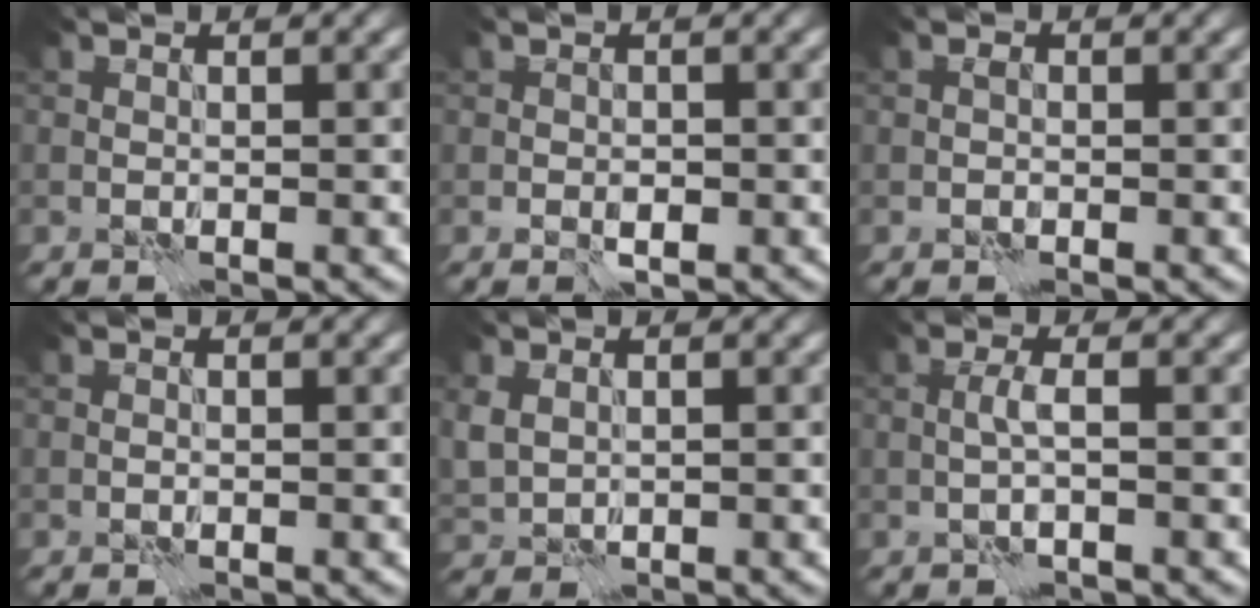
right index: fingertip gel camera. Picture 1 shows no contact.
{"total": 1.7, "force": [-0.5, 1.2, 1.1], "torque": [-0.020, -0.005, -0.007]}
{"total": 0.9, "force": [-0.2, 0.7, 0.6], "torque": [-0.009, 0.001, -0.007]}
{"total": 0.0}
{"total": 1.8, "force": [0.3, 1.4, 1.0], "torque": [-0.030, -0.003, 0.009]}
{"total": 1.5, "force": [-0.2, 0.2, 1.4], "torque": [-0.030, 0.006, -0.006]}